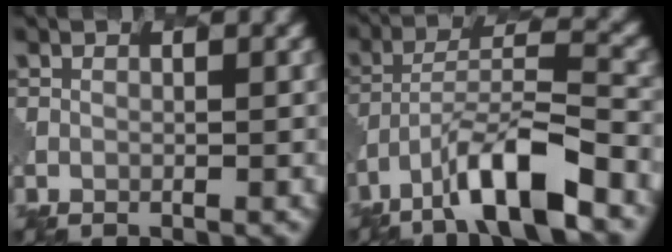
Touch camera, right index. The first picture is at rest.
{"total": 8.7, "force": [-5.6, 2.2, 6.3], "torque": [-0.107, 0.011, -0.099]}